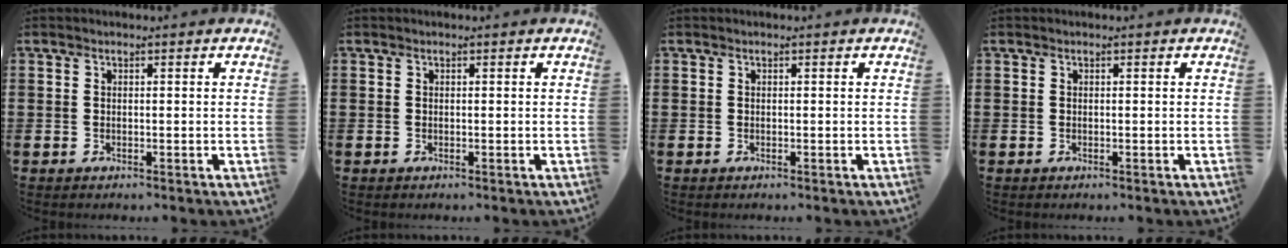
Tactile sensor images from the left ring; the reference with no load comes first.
{"total": 0.0}
{"total": 0.0}
{"total": 0.0}